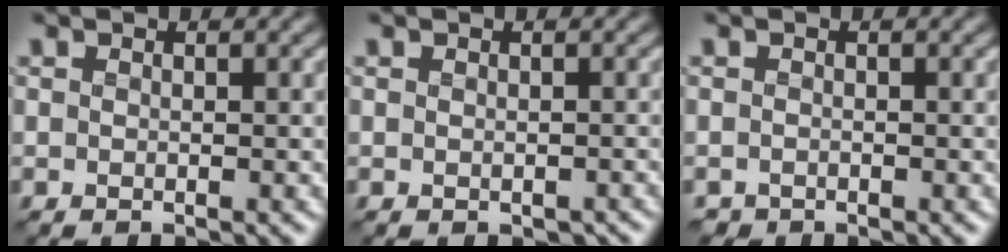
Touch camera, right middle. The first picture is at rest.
{"total": 0.9, "force": [-0.5, 0.5, 0.4], "torque": [-0.007, -0.010, 0.002]}
{"total": 0.8, "force": [-0.8, 0.1, -0.2], "torque": [0.004, -0.009, -0.014]}